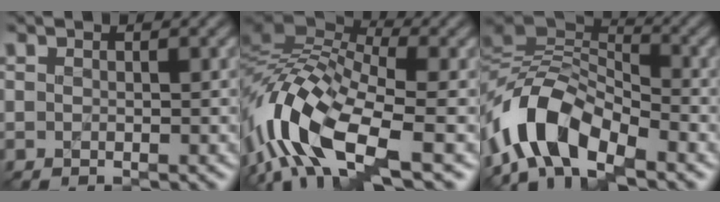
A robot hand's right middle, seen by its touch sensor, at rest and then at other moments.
{"total": 14.0, "force": [-4.4, 5.9, 12.0], "torque": [-0.258, 0.008, -0.086]}
{"total": 9.2, "force": [-5.1, 4.5, 6.2], "torque": [-0.111, 0.015, -0.106]}